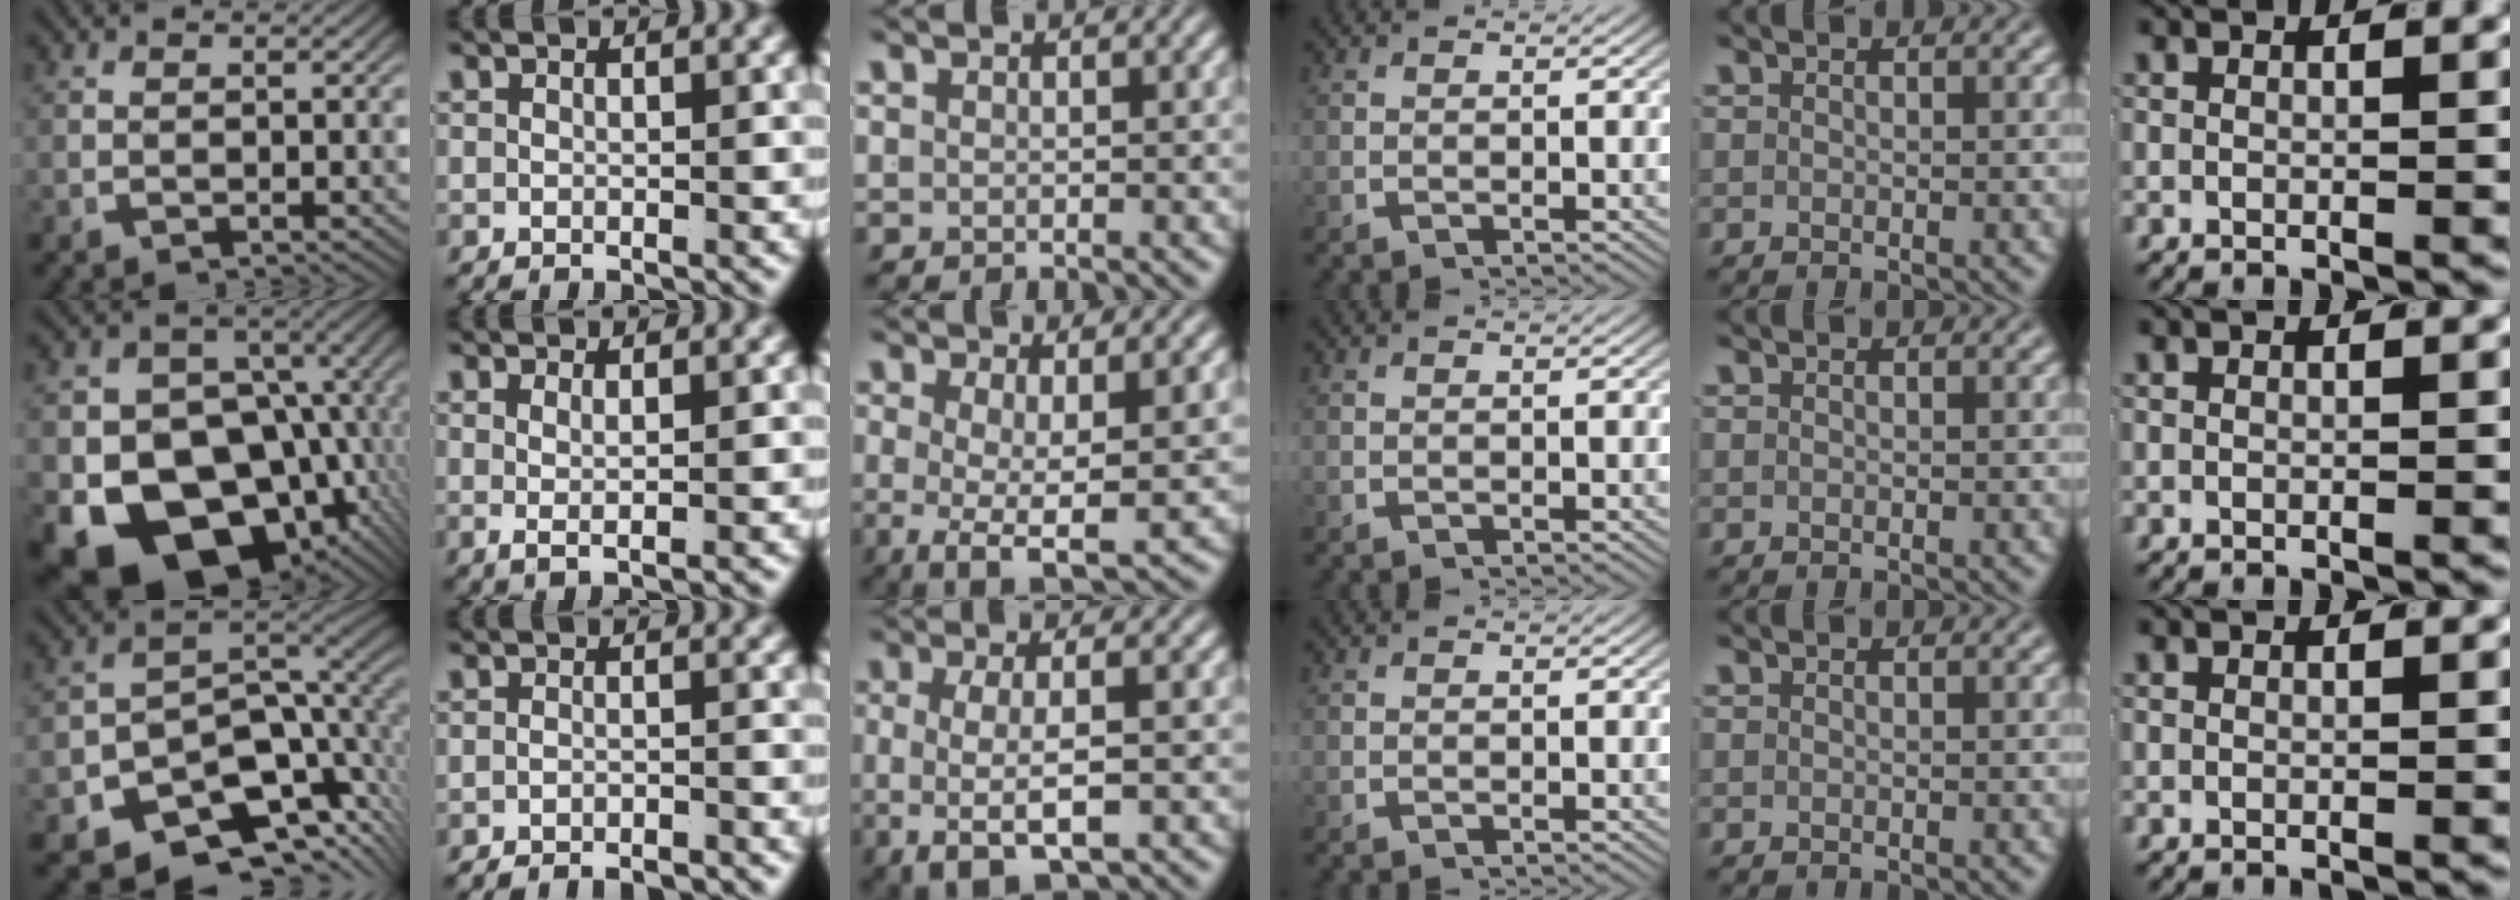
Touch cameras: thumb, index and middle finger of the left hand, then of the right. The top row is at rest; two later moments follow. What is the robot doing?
{"motion": "lift_and_place", "object": "shorts"}